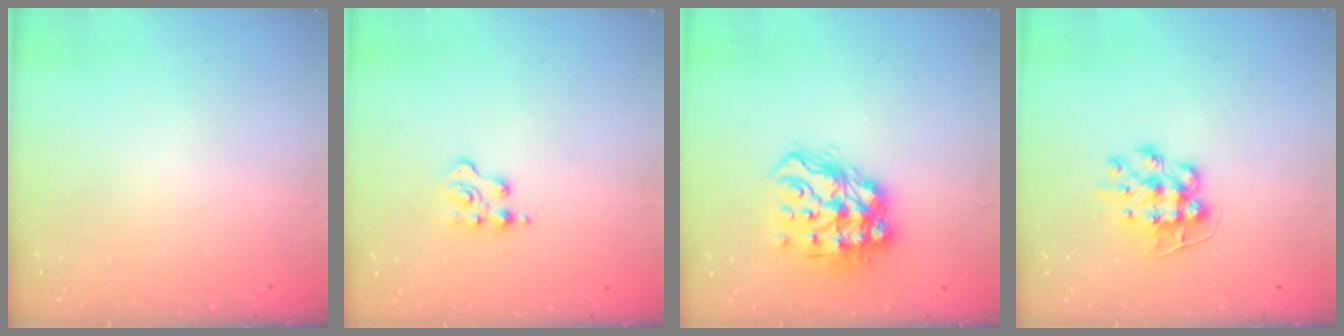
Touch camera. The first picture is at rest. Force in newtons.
{"total": 2.5, "press": 2.4, "slide": 0.5}
{"total": 16.7, "press": 16.6, "slide": 1.7}
{"total": 9.0, "press": 9.0, "slide": 0.3}